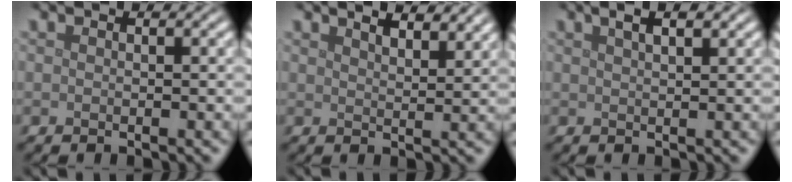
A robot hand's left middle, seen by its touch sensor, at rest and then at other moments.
{"total": 5.4, "force": [4.1, 1.9, 3.1], "torque": [-0.023, 0.026, 0.026]}
{"total": 3.7, "force": [2.2, 1.4, 2.6], "torque": [-0.017, 0.012, 0.011]}